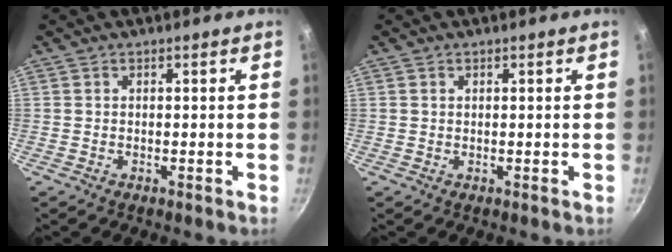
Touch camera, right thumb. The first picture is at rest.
{"total": 0.0}